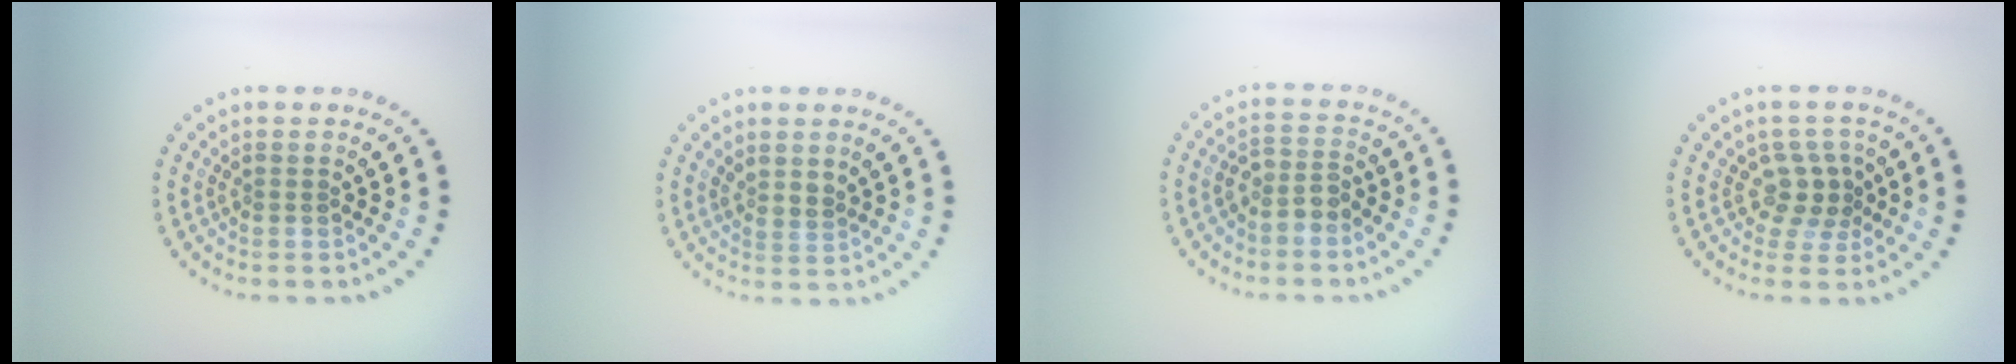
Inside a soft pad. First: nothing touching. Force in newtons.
{"total": 1.1, "press": 0.8, "slide": 0.8}
{"total": 2.0, "press": 1.7, "slide": 1.1}
{"total": 2.6, "press": 2.1, "slide": 1.6}